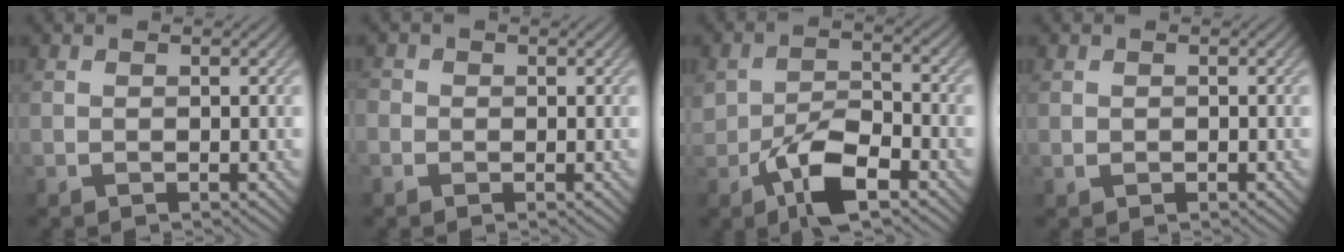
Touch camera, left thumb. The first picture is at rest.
{"total": 1.4, "force": [-0.5, 1.3, 0.2], "torque": [0.000, -0.002, -0.014]}
{"total": 7.1, "force": [-3.4, 3.6, 5.1], "torque": [-0.099, -0.004, -0.069]}
{"total": 0.7, "force": [-0.2, 0.6, 0.4], "torque": [-0.010, -0.003, -0.001]}